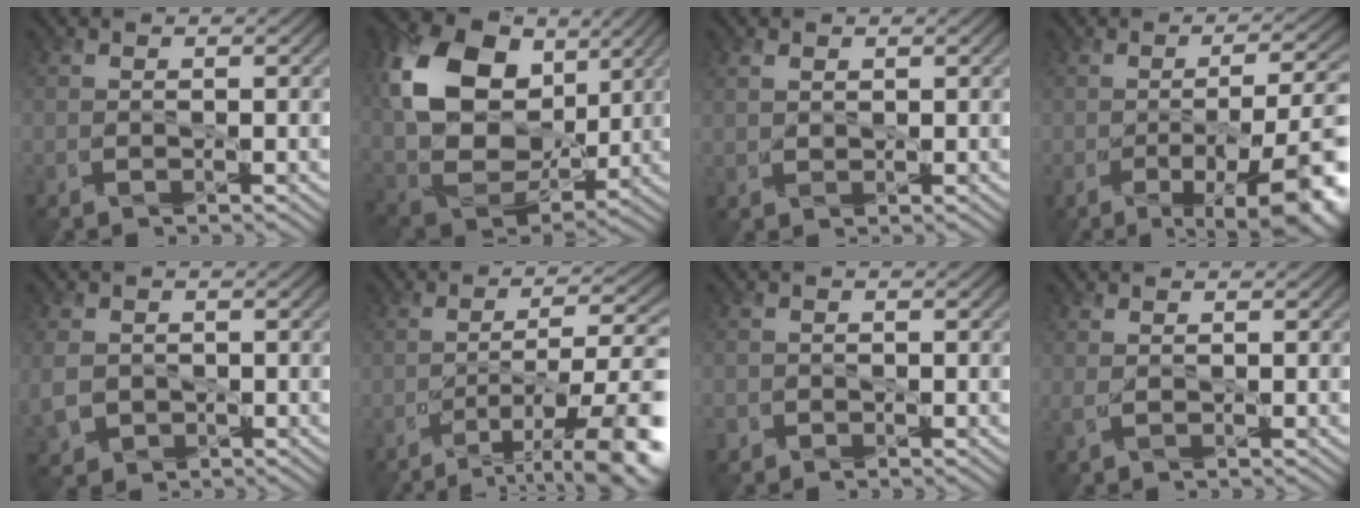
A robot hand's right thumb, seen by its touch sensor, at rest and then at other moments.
{"total": 16.2, "force": [5.6, 11.4, 9.9], "torque": [-0.223, 0.009, 0.118]}
{"total": 1.2, "force": [1.0, 0.6, 0.0], "torque": [0.002, 0.003, 0.023]}
{"total": 12.8, "force": [-5.3, 3.7, 11.0], "torque": [-0.136, -0.002, -0.071]}
{"total": 3.4, "force": [-0.1, 3.0, 1.4], "torque": [-0.045, -0.002, -0.002]}
{"total": 11.7, "force": [-6.3, 3.1, 9.3], "torque": [-0.135, 0.002, -0.089]}
{"total": 0.9, "force": [-0.6, 0.6, -0.3], "torque": [0.011, 0.001, -0.013]}
{"total": 0.9, "force": [0.5, 0.5, 0.6], "torque": [-0.019, 0.002, 0.011]}